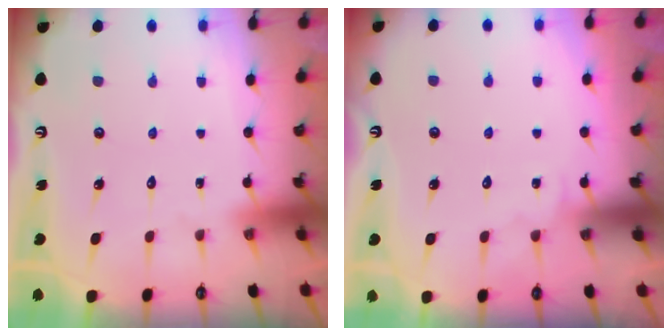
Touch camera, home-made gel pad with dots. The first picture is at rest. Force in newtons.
{"total": 2.4, "press": 2.4, "slide": 0.2}